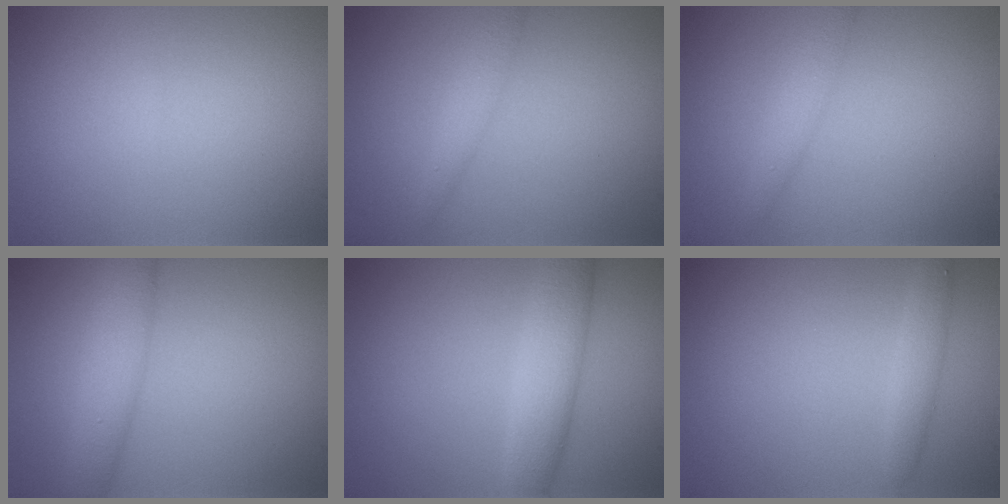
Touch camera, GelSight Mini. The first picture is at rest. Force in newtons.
{"total": 1.6, "press": 1.6, "slide": 0.0}
{"total": 1.9, "press": 1.9, "slide": 0.0}
{"total": 4.2, "press": 4.1, "slide": 0.1}
{"total": 4.2, "press": 4.2, "slide": 0.4}
{"total": 1.6, "press": 1.6, "slide": 0.1}